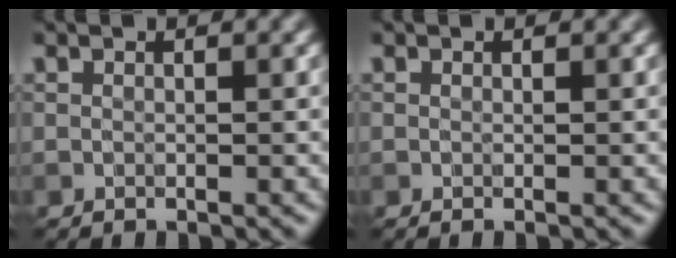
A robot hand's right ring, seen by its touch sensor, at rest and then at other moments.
{"total": 0.0}